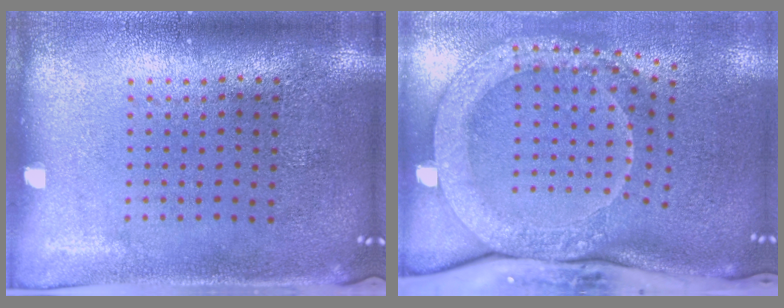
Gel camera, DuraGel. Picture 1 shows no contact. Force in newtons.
{"total": 2.7, "press": 2.2, "slide": 1.6}